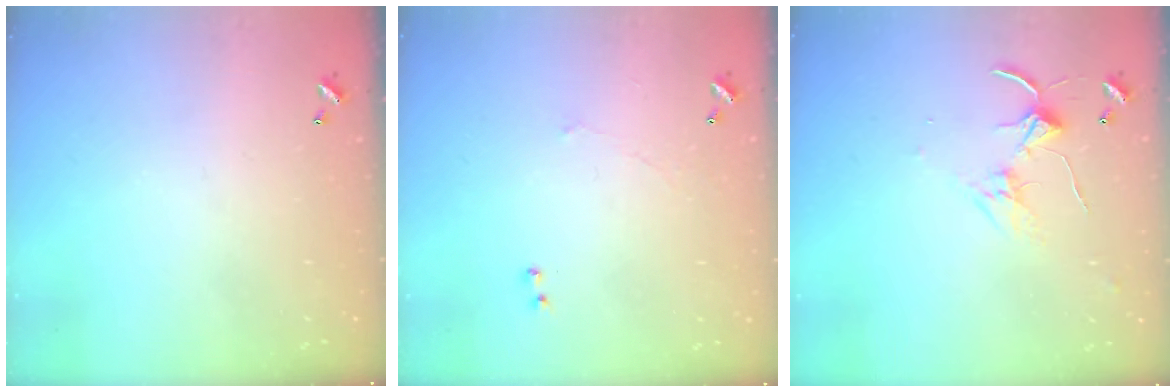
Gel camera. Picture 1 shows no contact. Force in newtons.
{"total": 0.7, "press": 0.0, "slide": 0.7}
{"total": 2.7, "press": 2.7, "slide": 0.4}